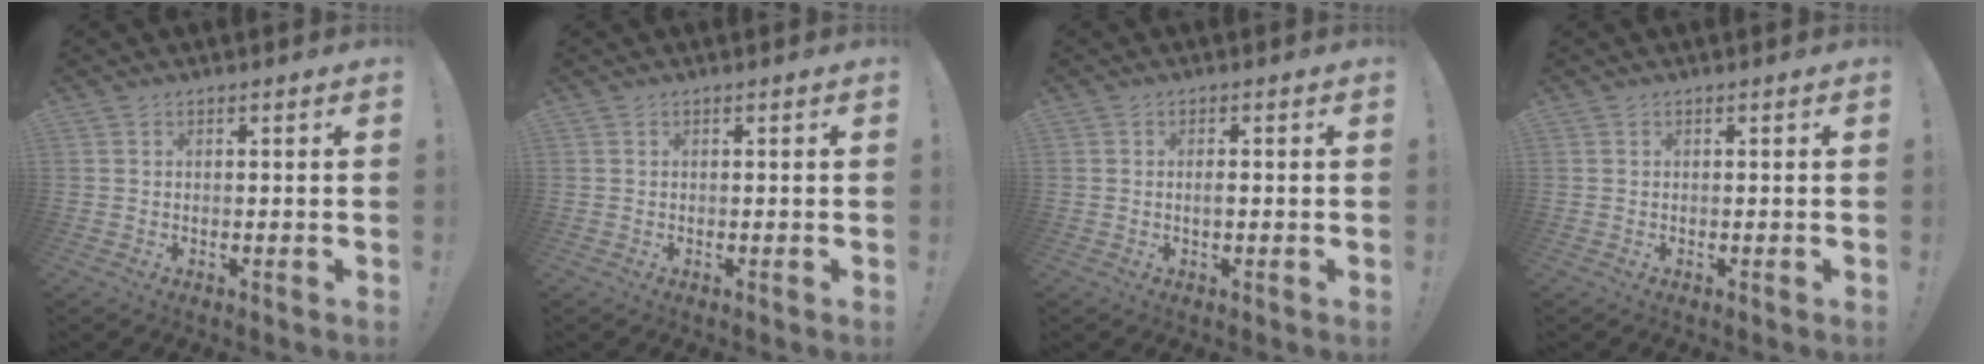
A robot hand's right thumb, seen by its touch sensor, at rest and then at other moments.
{"total": 0.0}
{"total": 1.4, "force": [-0.4, 0.3, 1.2], "torque": [-0.018, 0.001, -0.010]}
{"total": 0.0}